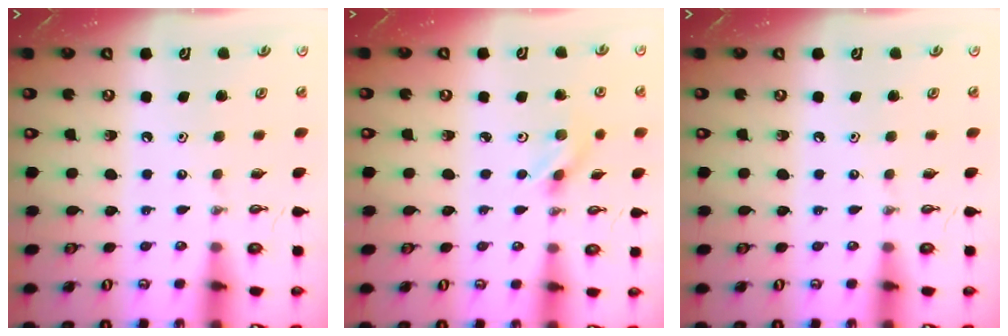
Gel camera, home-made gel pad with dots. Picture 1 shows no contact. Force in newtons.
{"total": 2.0, "press": 1.9, "slide": 0.6}
{"total": 0.0}